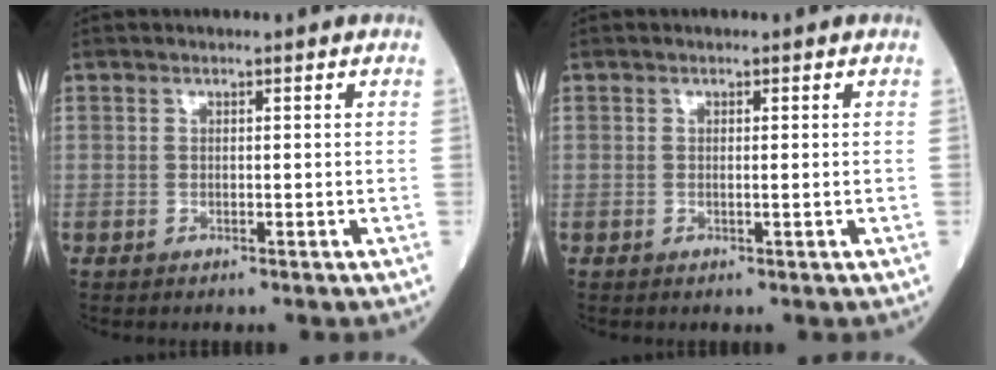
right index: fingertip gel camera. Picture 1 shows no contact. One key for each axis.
{"total": 0.6, "fx": -0.1, "fy": -0.2, "fz": 0.6, "tx": -0.011, "ty": -0.001, "tz": -0.002}